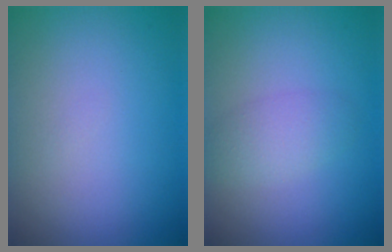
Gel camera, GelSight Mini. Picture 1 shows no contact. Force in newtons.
{"total": 2.2, "press": 2.2, "slide": 0.1}